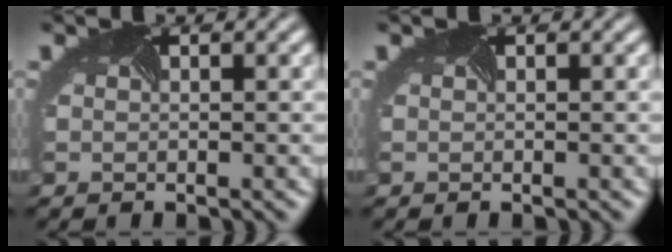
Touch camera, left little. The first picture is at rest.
{"total": 0.0}